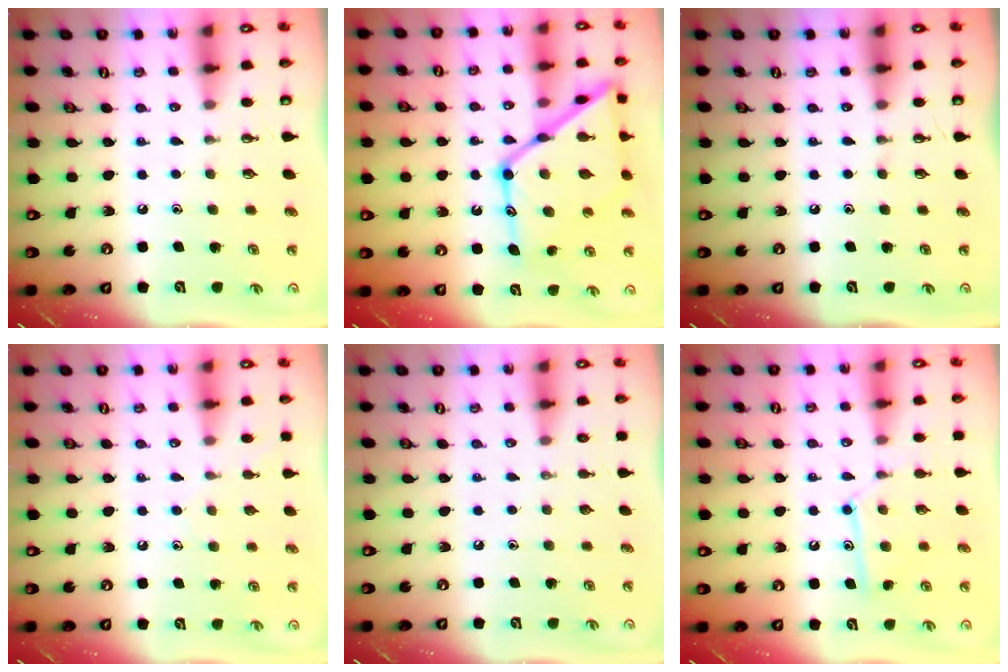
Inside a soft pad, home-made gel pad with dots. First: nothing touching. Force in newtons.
{"total": 23.3, "press": 23.2, "slide": 2.1}
{"total": 0.0}
{"total": 4.8, "press": 4.8, "slide": 0.5}
{"total": 0.0}
{"total": 12.3, "press": 12.3, "slide": 0.8}